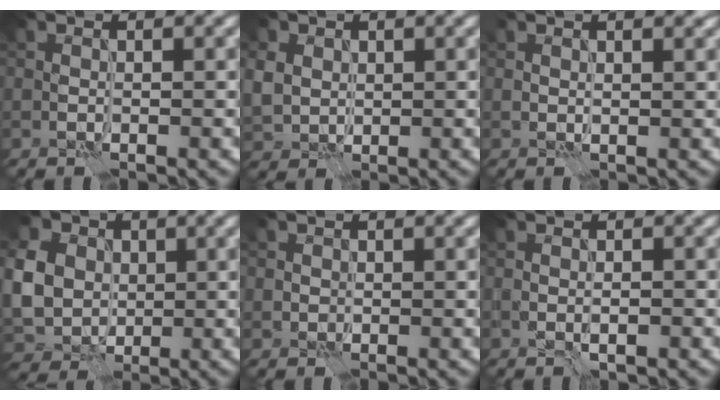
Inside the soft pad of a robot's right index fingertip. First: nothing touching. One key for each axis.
{"total": 3.6, "fx": 1.1, "fy": 3.1, "fz": 1.4, "tx": -0.057, "ty": 0.005, "tz": 0.029}
{"total": 1.6, "fx": 1.0, "fy": 0.6, "fz": 1.1, "tx": -0.015, "ty": 0.000, "tz": 0.018}
{"total": 9.4, "fx": 1.2, "fy": 8.0, "fz": 4.7, "tx": -0.118, "ty": 0.012, "tz": 0.003}
{"total": 0.9, "fx": 0.2, "fy": 0.9, "fz": 0.0, "tx": 0.005, "ty": -0.002, "tz": 0.000}
{"total": 1.2, "fx": -0.4, "fy": 0.3, "fz": 1.1, "tx": -0.023, "ty": -0.004, "tz": -0.006}